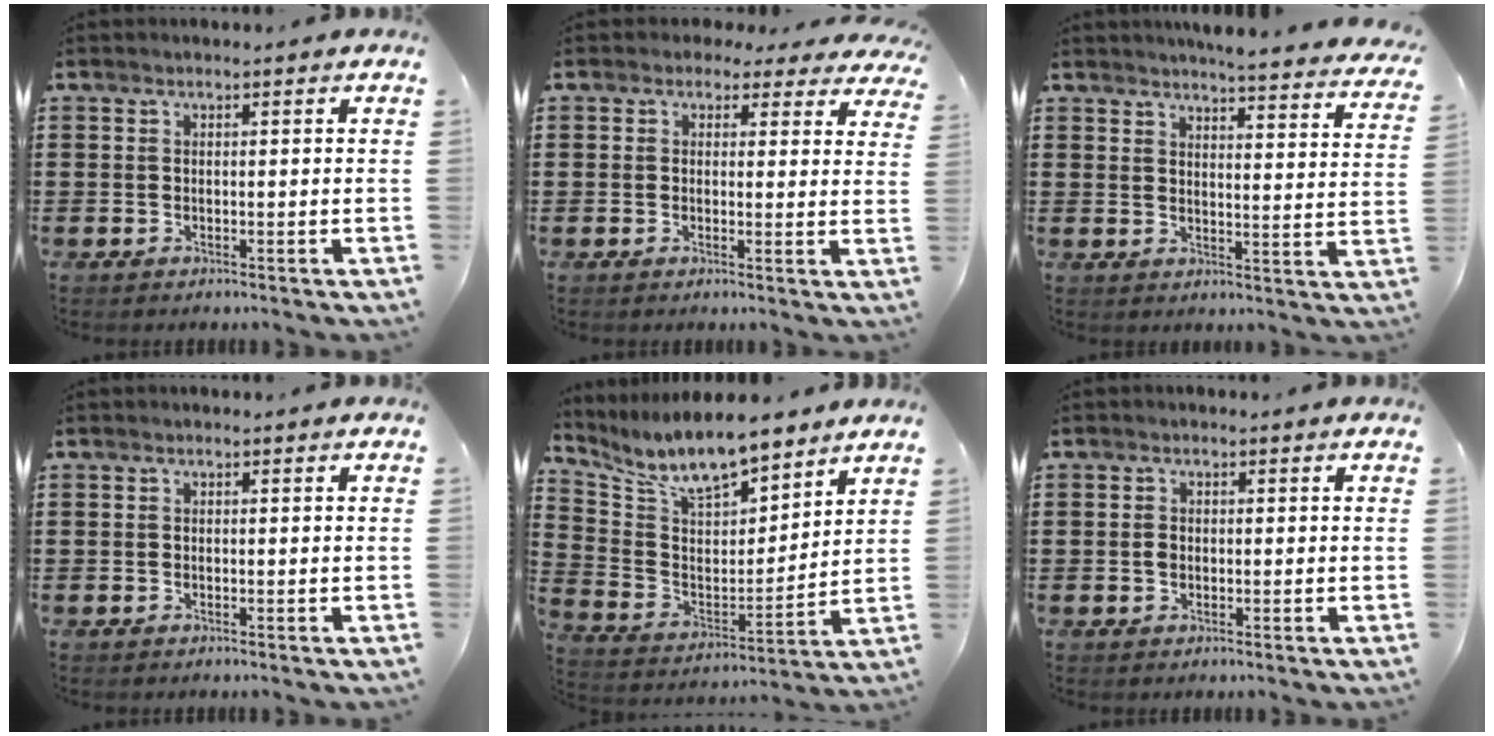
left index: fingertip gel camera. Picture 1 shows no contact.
{"total": 2.1, "force": [1.5, 1.3, 0.7], "torque": [-0.016, 0.002, 0.025]}
{"total": 4.6, "force": [4.5, -0.2, 1.3], "torque": [-0.027, -0.033, 0.073]}
{"total": 0.0}
{"total": 9.5, "force": [8.4, 2.4, 3.7], "torque": [-0.109, -0.041, 0.149]}
{"total": 1.3, "force": [-0.2, 1.0, 0.8], "torque": [-0.018, 0.006, -0.004]}